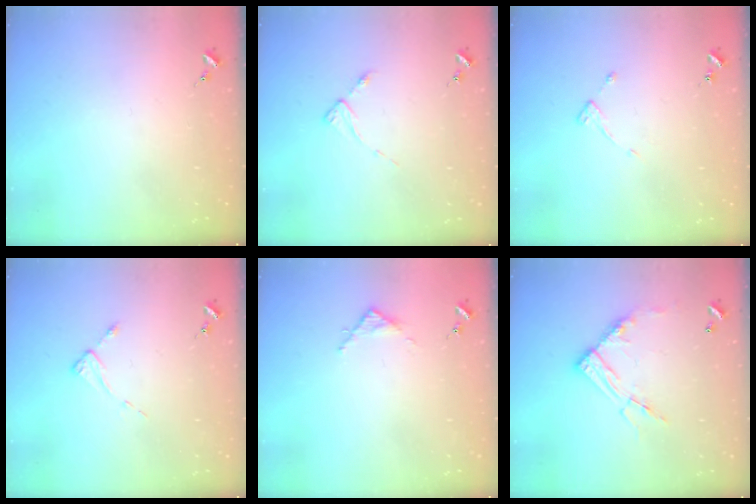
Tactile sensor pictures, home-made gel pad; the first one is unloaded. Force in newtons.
{"total": 2.7, "press": 2.7, "slide": 0.4}
{"total": 3.6, "press": 3.6, "slide": 0.5}
{"total": 2.6, "press": 2.6, "slide": 0.4}
{"total": 2.8, "press": 2.8, "slide": 0.4}
{"total": 13.1, "press": 13.0, "slide": 1.2}